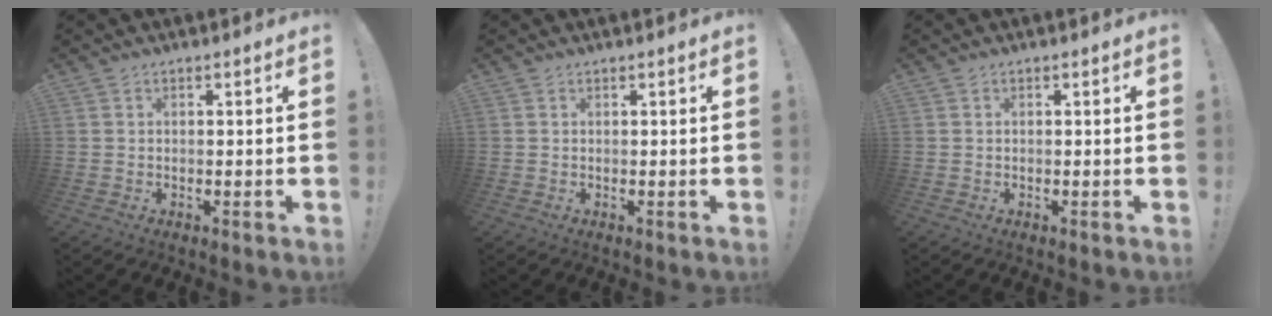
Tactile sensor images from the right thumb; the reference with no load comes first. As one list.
[{"total": 0.0}, {"total": 0.0}]